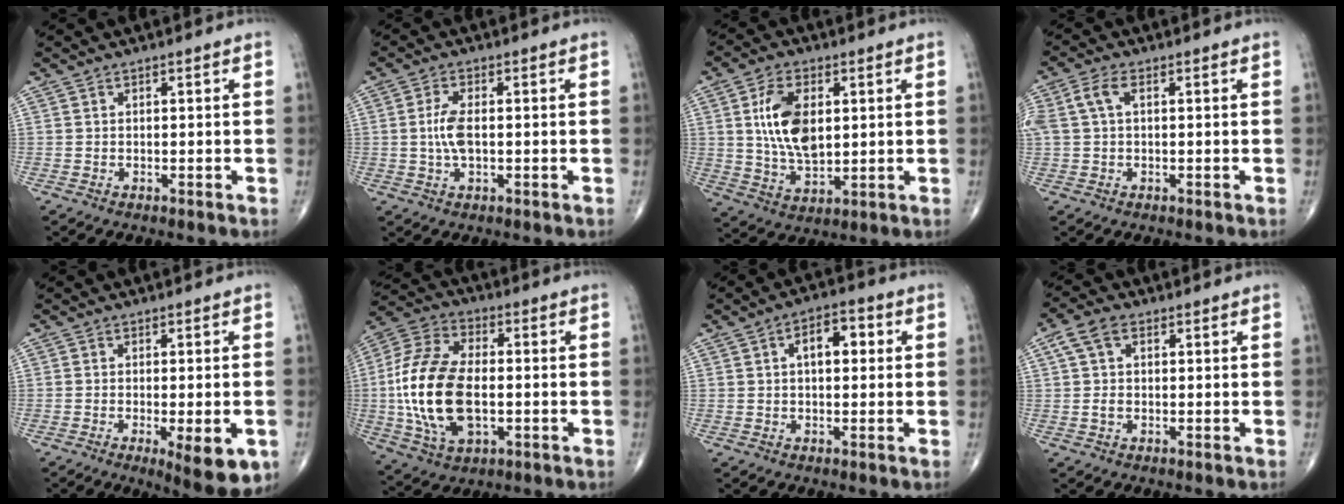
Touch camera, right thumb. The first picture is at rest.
{"total": 4.8, "force": [-0.1, 2.2, 4.3], "torque": [-0.093, 0.004, -0.004]}
{"total": 11.8, "force": [2.3, 6.6, 9.4], "torque": [-0.165, -0.010, 0.048]}
{"total": 5.2, "force": [1.2, 2.7, 4.2], "torque": [-0.117, 0.025, 0.026]}
{"total": 9.5, "force": [-3.4, 3.0, 8.4], "torque": [-0.104, -0.011, -0.042]}
{"total": 20.4, "force": [-1.7, 11.4, 16.9], "torque": [-0.351, 0.007, -0.028]}
{"total": 6.6, "force": [1.4, 3.6, 5.4], "torque": [-0.064, 0.016, 0.014]}
{"total": 5.3, "force": [1.5, 3.4, 3.8], "torque": [-0.075, 0.012, 0.027]}